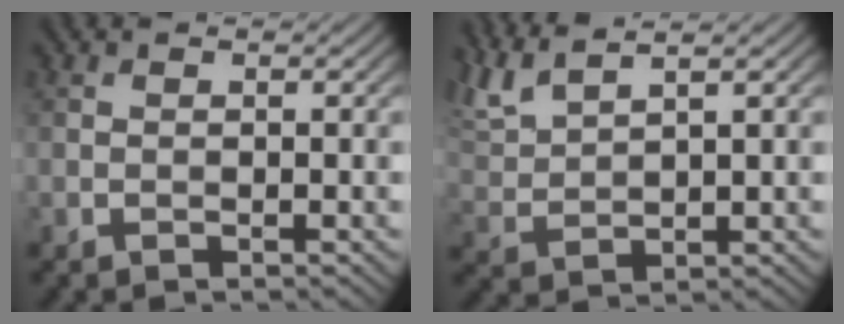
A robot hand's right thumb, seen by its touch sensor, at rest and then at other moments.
{"total": 6.1, "force": [4.7, 1.4, 3.6], "torque": [-0.097, 0.020, 0.102]}